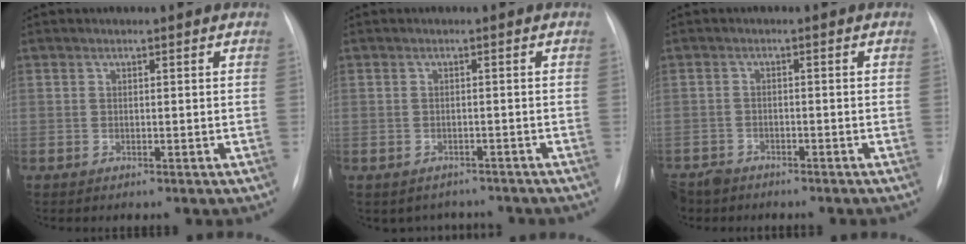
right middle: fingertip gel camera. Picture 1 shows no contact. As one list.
[{"total": 3.5, "force": [-3.0, 1.8, -0.1], "torque": [0.002, 0.013, -0.037]}, {"total": 4.5, "force": [-3.9, 2.2, 0.5], "torque": [-0.009, -0.005, -0.070]}]